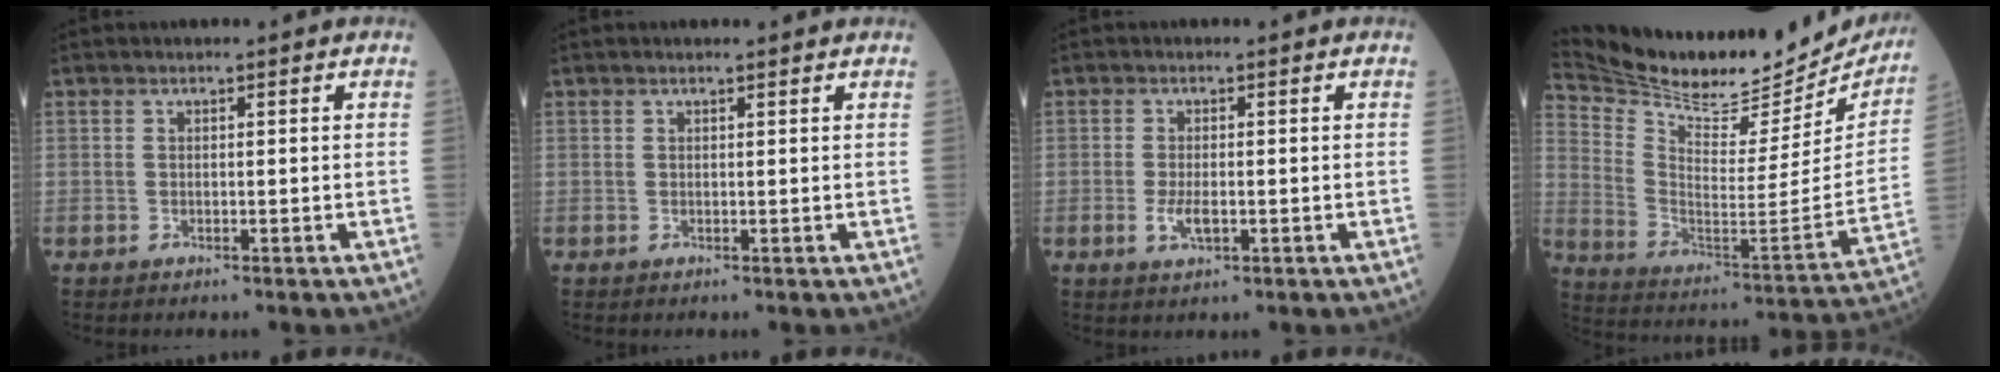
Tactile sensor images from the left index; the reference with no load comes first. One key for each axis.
{"total": 1.6, "fx": 1.4, "fy": 0.1, "fz": 0.7, "tx": -0.012, "ty": 0.010, "tz": 0.017}
{"total": 2.7, "fx": -0.8, "fy": 1.0, "fz": 2.4, "tx": -0.057, "ty": -0.006, "tz": -0.012}
{"total": 28.0, "fx": 25.2, "fy": 6.8, "fz": 10.1, "tx": -0.187, "ty": -0.058, "tz": 0.358}